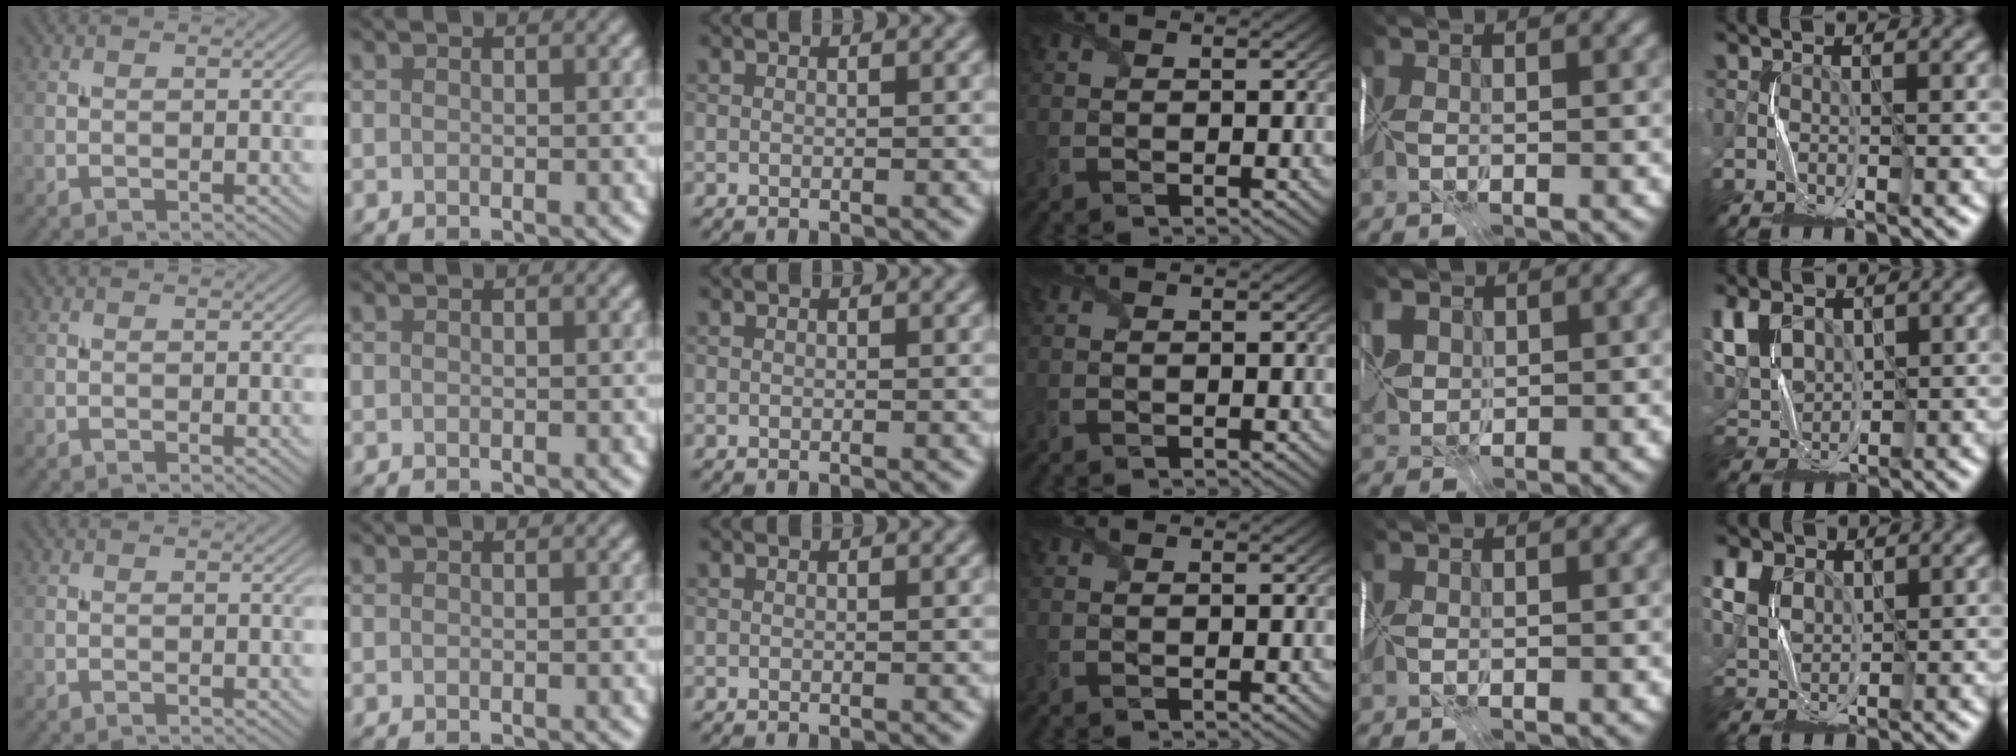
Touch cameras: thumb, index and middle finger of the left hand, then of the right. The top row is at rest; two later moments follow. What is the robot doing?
{"motion": "fold", "object": "shipping label"}